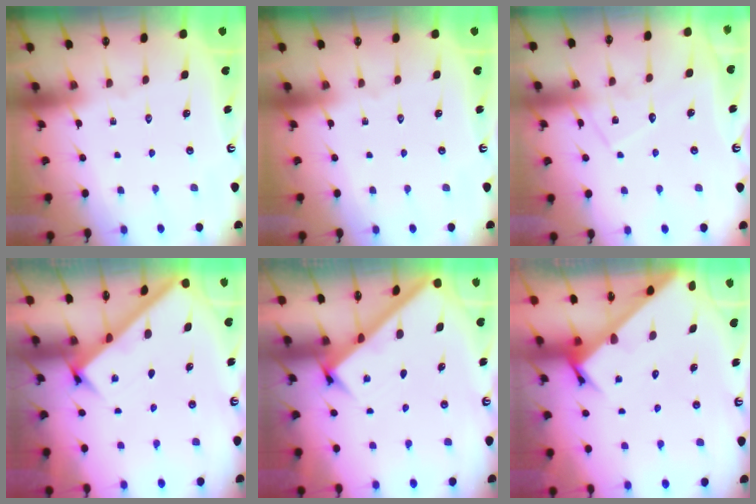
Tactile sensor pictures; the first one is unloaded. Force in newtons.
{"total": 0.0}
{"total": 8.1, "press": 8.0, "slide": 0.6}
{"total": 2.8, "press": 2.7, "slide": 0.4}
{"total": 2.5, "press": 2.4, "slide": 0.4}
{"total": 3.6, "press": 3.6, "slide": 0.2}